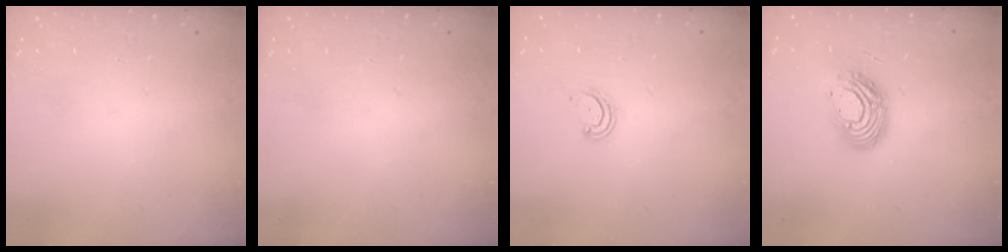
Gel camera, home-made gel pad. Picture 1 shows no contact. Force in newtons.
{"total": 0.0}
{"total": 2.8, "press": 2.8, "slide": 0.2}
{"total": 12.3, "press": 12.3, "slide": 1.0}